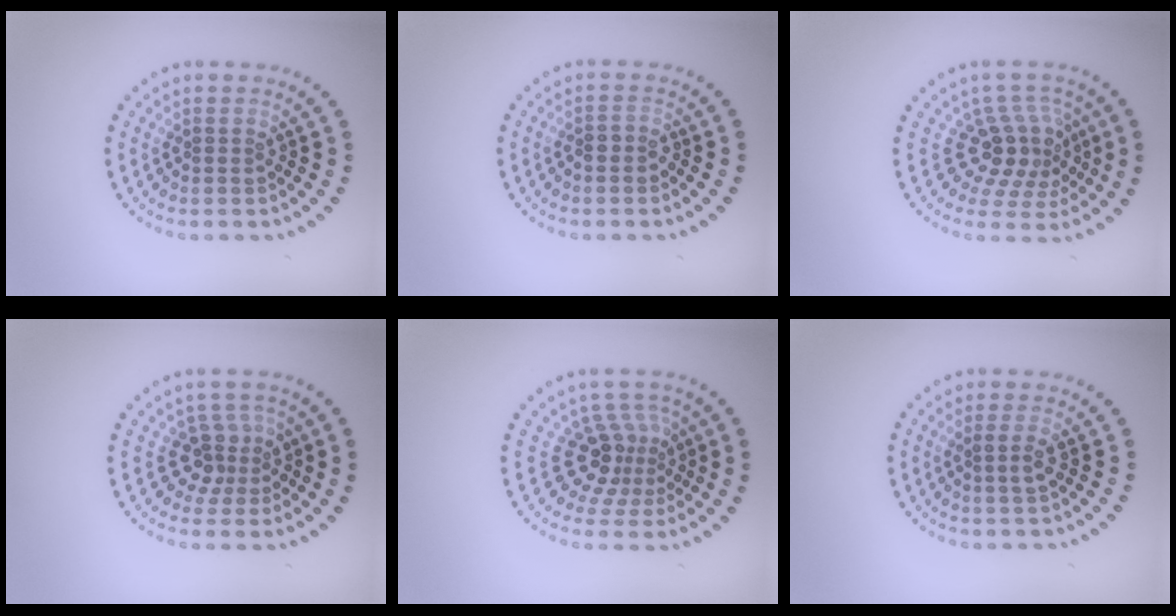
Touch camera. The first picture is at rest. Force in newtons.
{"total": 1.0, "press": 0.8, "slide": 0.7}
{"total": 4.0, "press": 3.1, "slide": 2.6}
{"total": 2.9, "press": 2.2, "slide": 1.9}
{"total": 3.8, "press": 2.6, "slide": 2.8}
{"total": 1.3, "press": 1.2, "slide": 0.6}